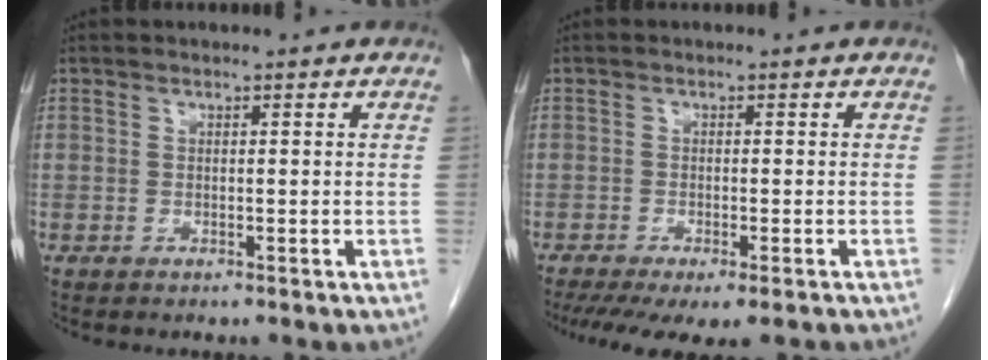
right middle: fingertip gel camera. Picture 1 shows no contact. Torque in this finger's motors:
{"motor_torque": [1.17, -0.97, 0.16, 0.06]}